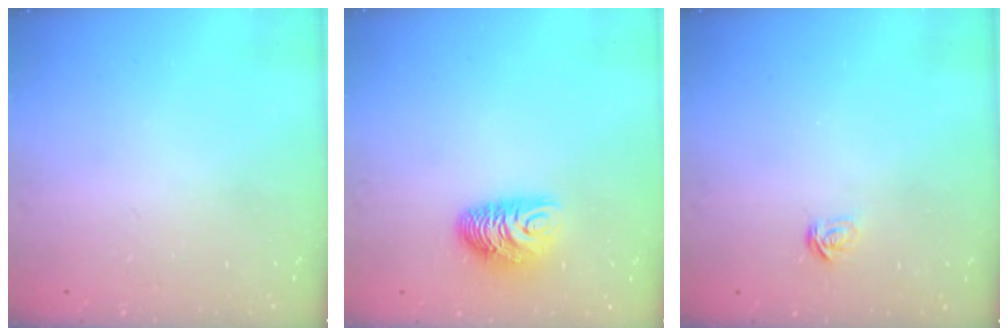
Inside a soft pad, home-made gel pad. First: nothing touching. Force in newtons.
{"total": 9.0, "press": 9.0, "slide": 0.3}
{"total": 2.1, "press": 2.1, "slide": 0.1}